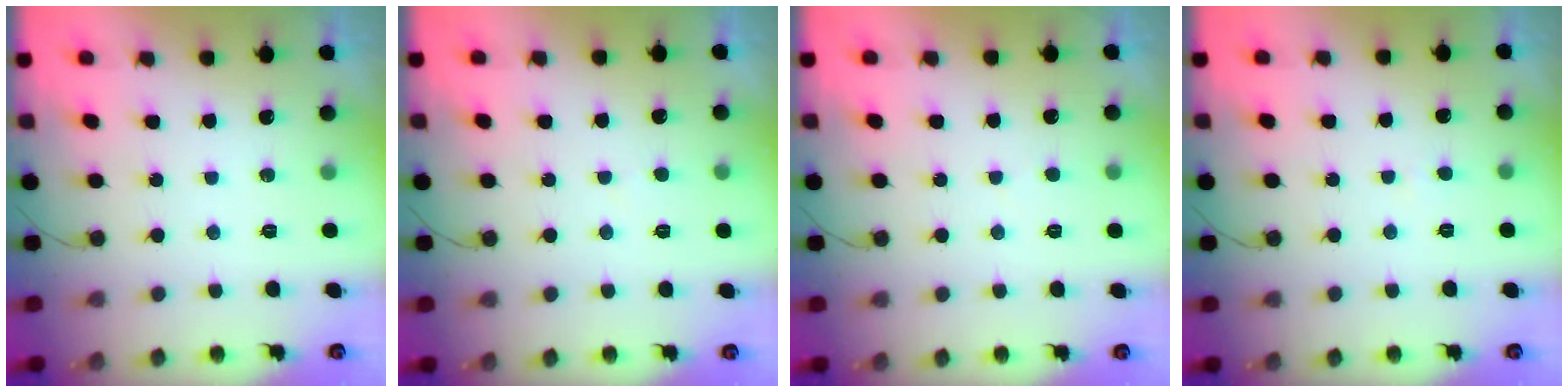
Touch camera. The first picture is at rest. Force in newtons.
{"total": 1.7, "press": 1.7, "slide": 0.2}
{"total": 2.0, "press": 2.0, "slide": 0.2}
{"total": 0.7, "press": 0.7, "slide": 0.1}